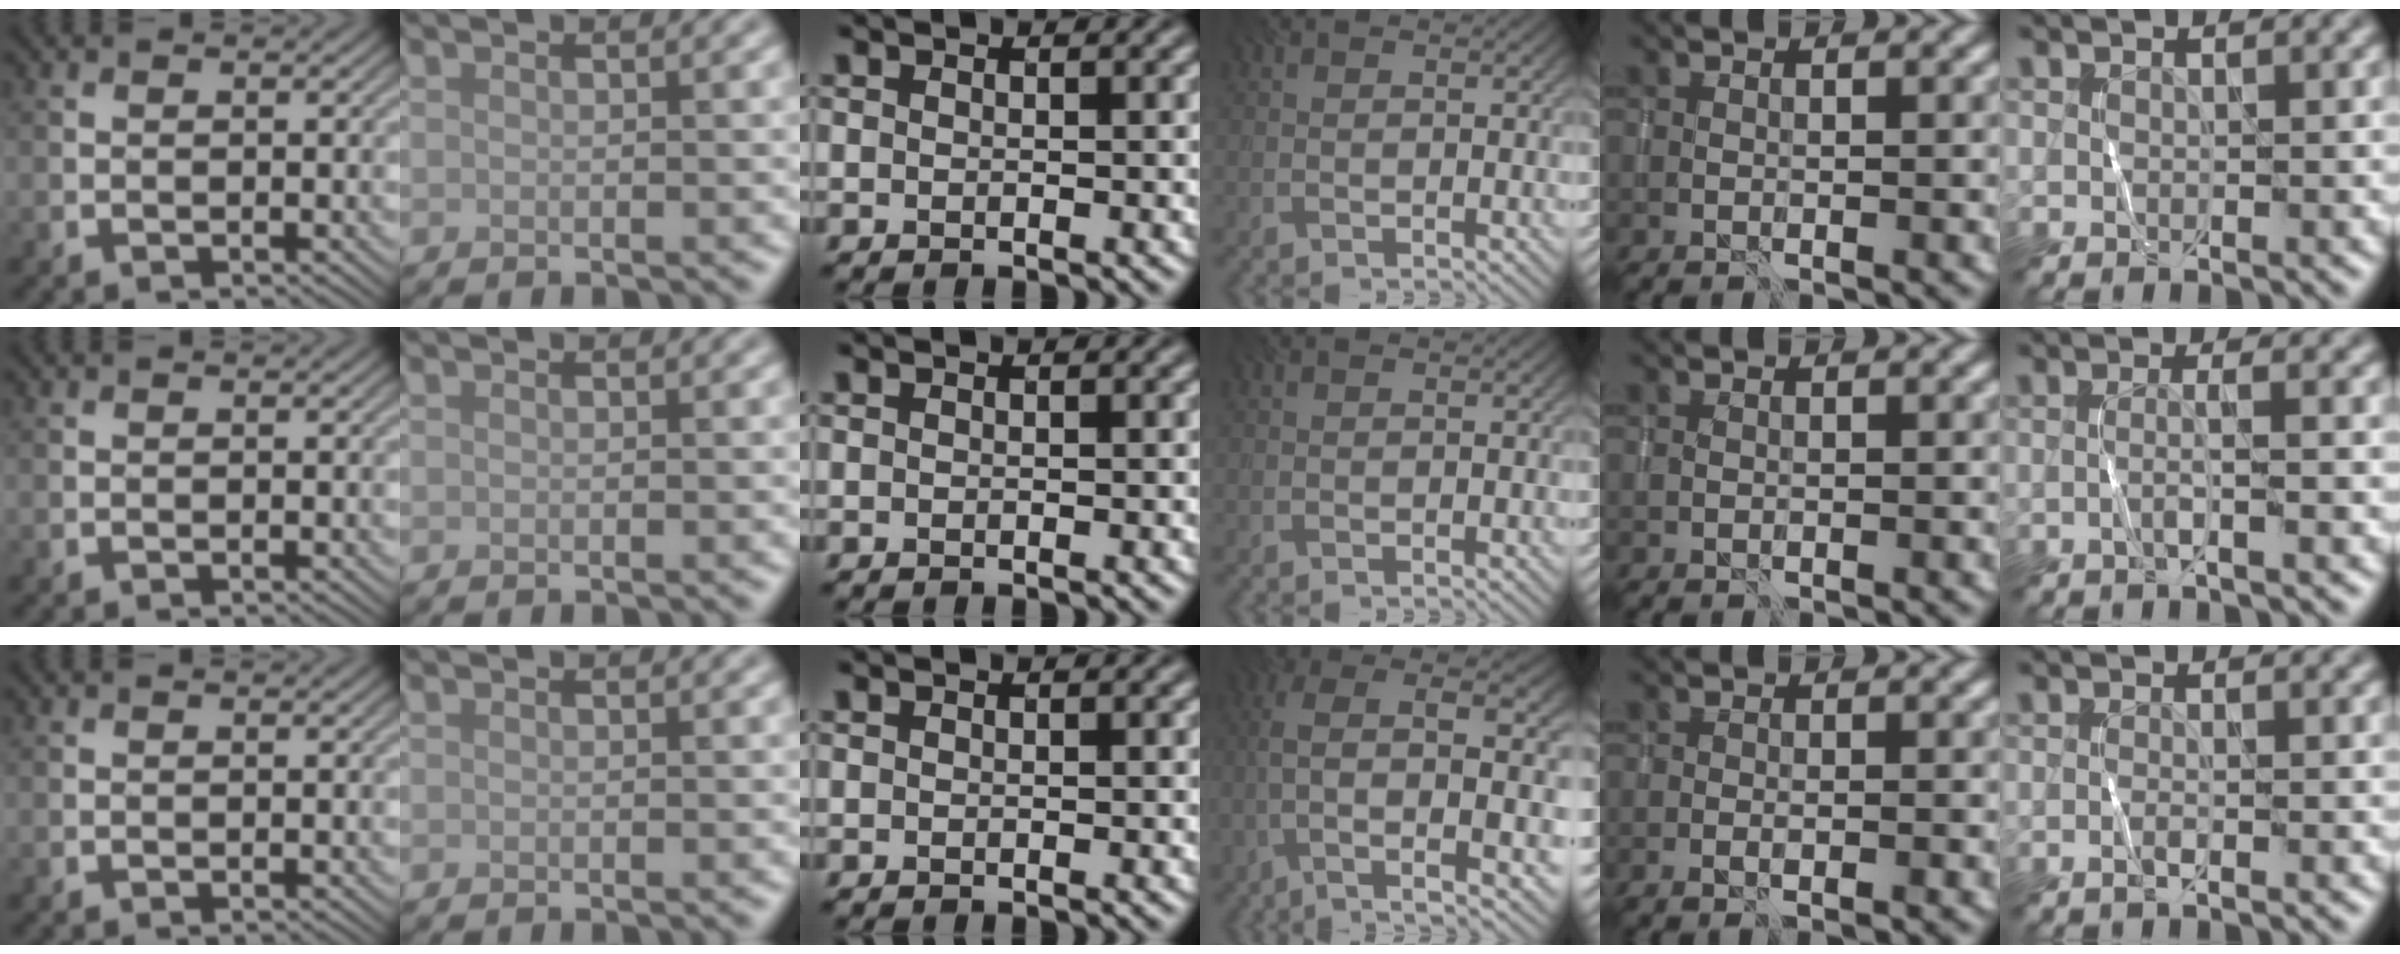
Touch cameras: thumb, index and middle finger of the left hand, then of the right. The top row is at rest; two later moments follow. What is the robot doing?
{"motion": "wrap", "object": "sponge"}